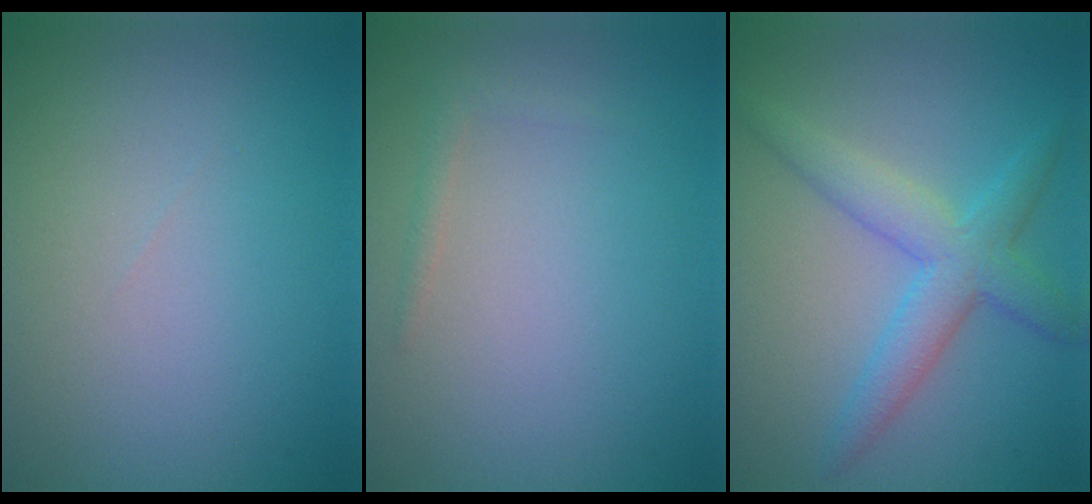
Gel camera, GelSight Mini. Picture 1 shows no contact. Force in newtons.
{"total": 0.9, "press": 0.9, "slide": 0.1}
{"total": 4.3, "press": 4.3, "slide": 0.1}